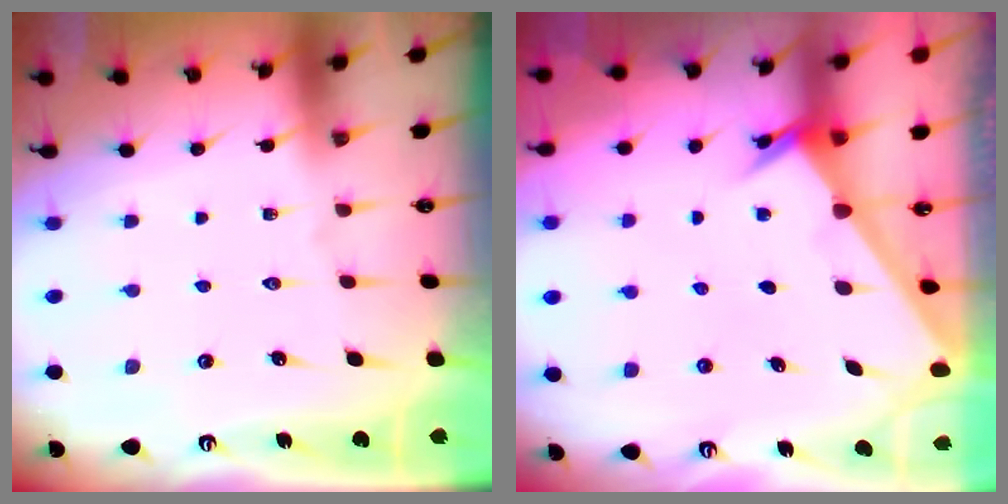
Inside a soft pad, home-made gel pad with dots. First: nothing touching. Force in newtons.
{"total": 2.2, "press": 2.1, "slide": 0.3}